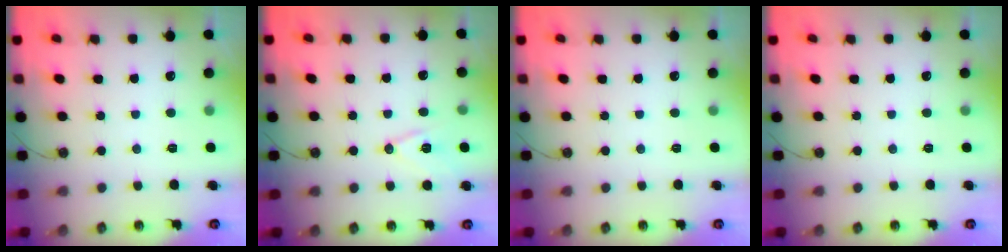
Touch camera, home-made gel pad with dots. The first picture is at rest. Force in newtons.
{"total": 9.2, "press": 8.5, "slide": 3.6}
{"total": 0.0}
{"total": 0.0}